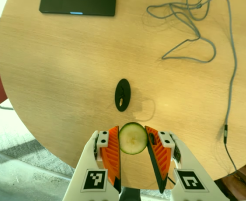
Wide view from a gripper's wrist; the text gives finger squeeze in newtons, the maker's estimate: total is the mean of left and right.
{"total": 10.2, "left": 10.7, "right": 9.8}